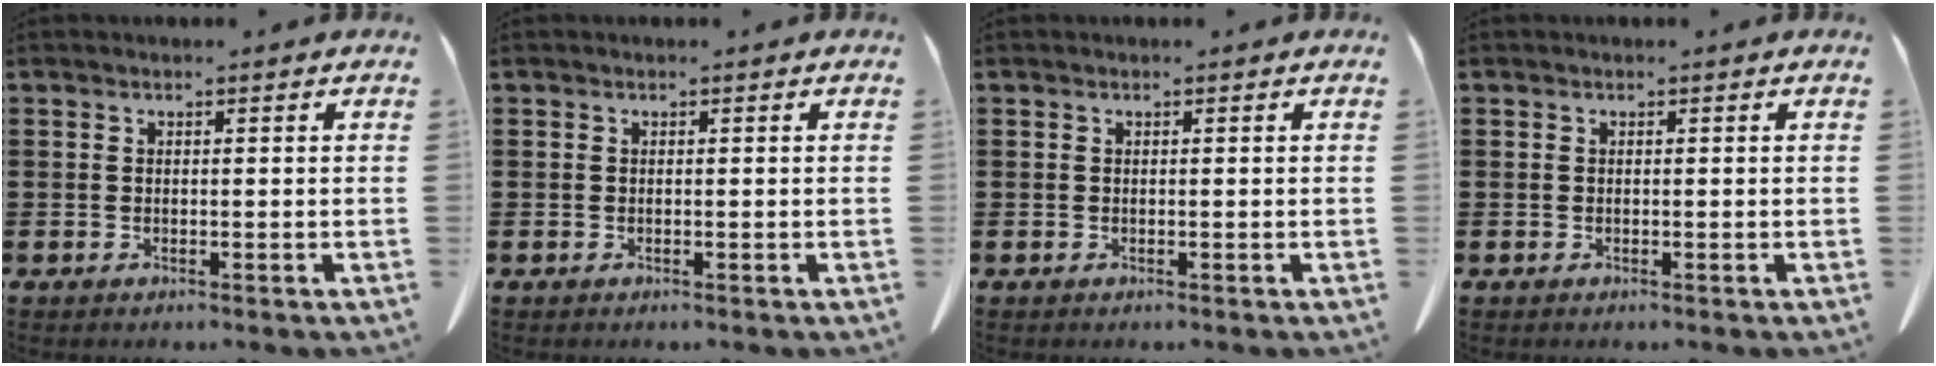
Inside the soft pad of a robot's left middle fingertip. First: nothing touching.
{"total": 0.0}
{"total": 0.0}
{"total": 0.0}